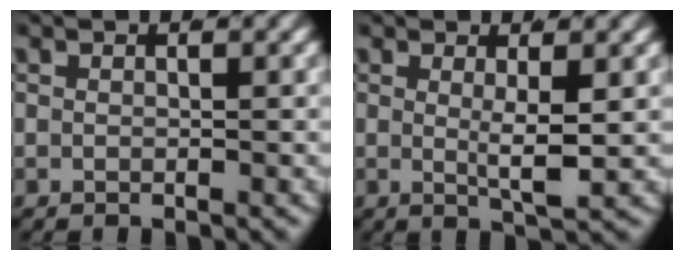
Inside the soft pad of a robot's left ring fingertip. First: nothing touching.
{"total": 2.7, "force": [0.5, 0.0, 2.6], "torque": [-0.045, -0.016, 0.015]}